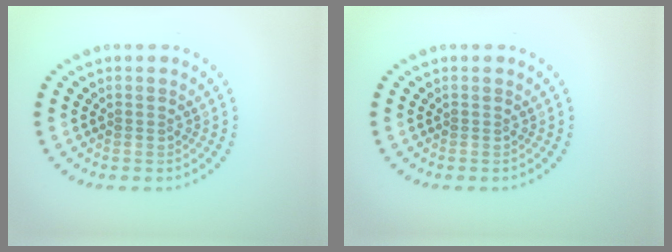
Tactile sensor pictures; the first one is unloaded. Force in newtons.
{"total": 0.0}